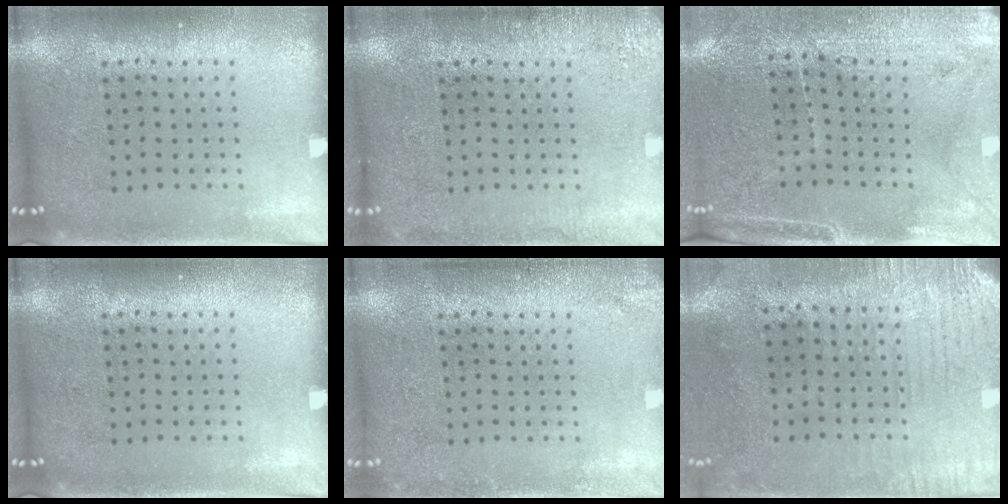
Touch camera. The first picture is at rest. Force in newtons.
{"total": 2.3, "press": 2.2, "slide": 0.3}
{"total": 3.0, "press": 2.8, "slide": 1.3}
{"total": 0.0}
{"total": 1.2, "press": 1.2, "slide": 0.0}
{"total": 3.1, "press": 2.4, "slide": 1.9}